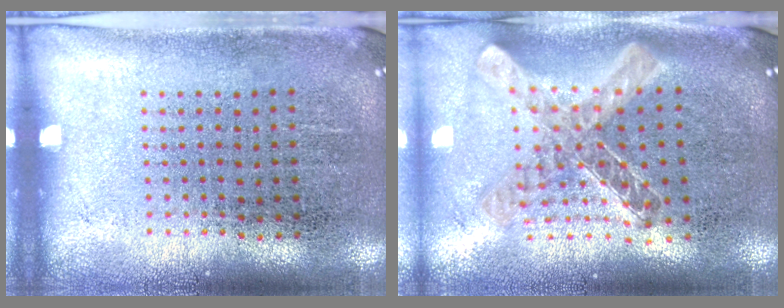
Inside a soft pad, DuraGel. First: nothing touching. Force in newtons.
{"total": 1.2, "press": 1.1, "slide": 0.5}